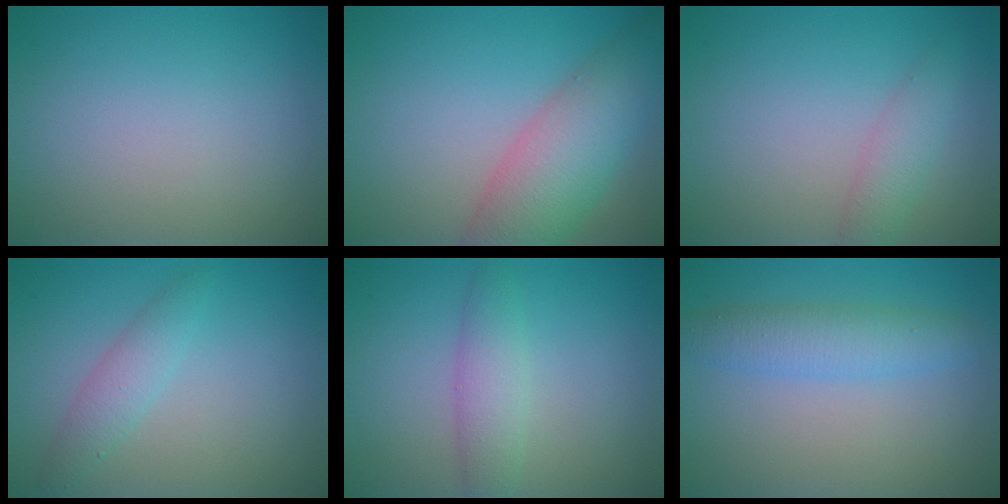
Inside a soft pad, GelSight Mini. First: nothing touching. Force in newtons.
{"total": 7.0, "press": 7.0, "slide": 0.3}
{"total": 2.2, "press": 2.2, "slide": 0.1}
{"total": 2.1, "press": 2.1, "slide": 0.1}
{"total": 2.7, "press": 2.7, "slide": 0.1}
{"total": 3.3, "press": 3.3, "slide": 0.1}